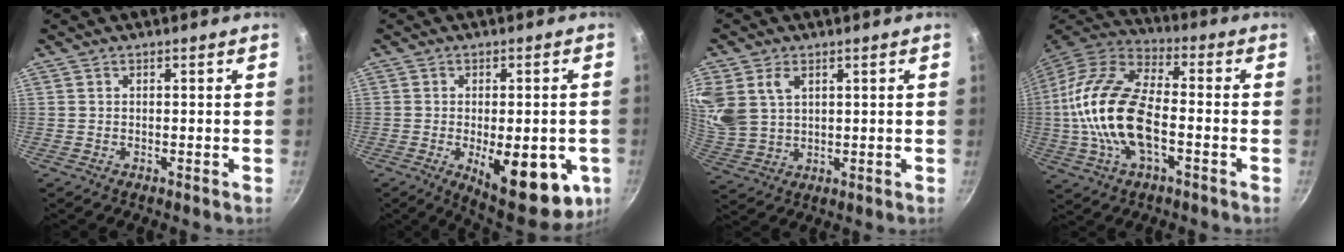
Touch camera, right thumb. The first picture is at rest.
{"total": 17.6, "force": [-4.9, 7.2, 15.3], "torque": [-0.164, -0.010, -0.054]}
{"total": 11.3, "force": [4.3, 8.1, 6.5], "torque": [-0.140, -0.007, 0.098]}
{"total": 19.9, "force": [-2.9, 10.0, 17.0], "torque": [-0.324, 0.035, -0.066]}